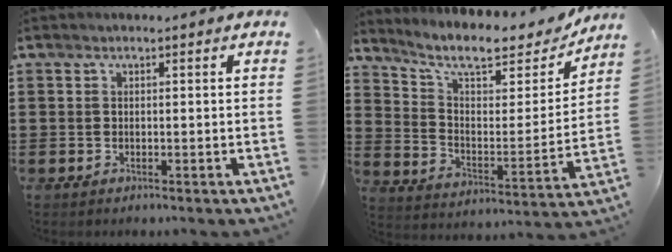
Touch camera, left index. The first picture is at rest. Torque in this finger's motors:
{"motor_torque": [0.05, -1.18, 0.58, 0.14]}